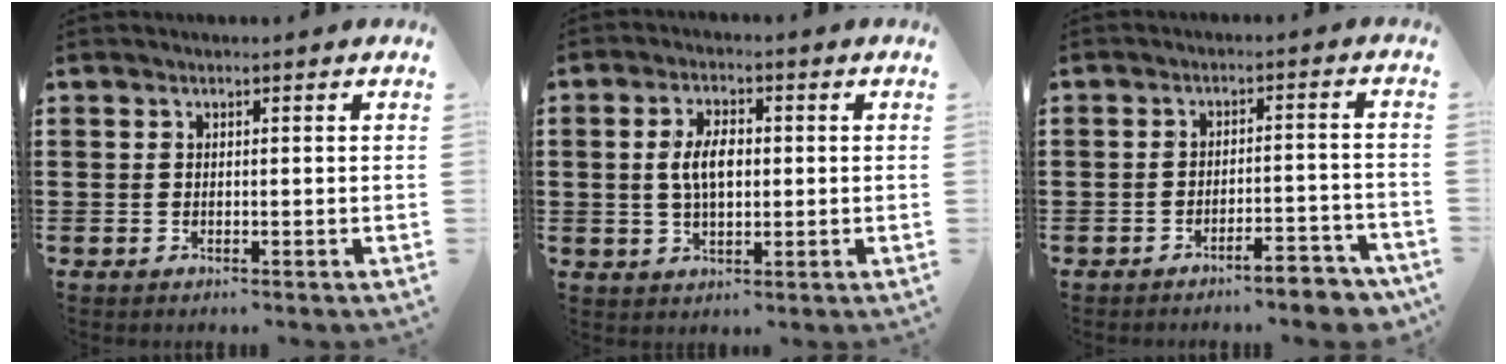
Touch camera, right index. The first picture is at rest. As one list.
[{"total": 5.1, "force": [0.4, 2.4, 4.5], "torque": [-0.090, 0.003, 0.002]}, {"total": 4.9, "force": [-4.5, 0.3, 2.1], "torque": [-0.033, -0.007, -0.085]}]